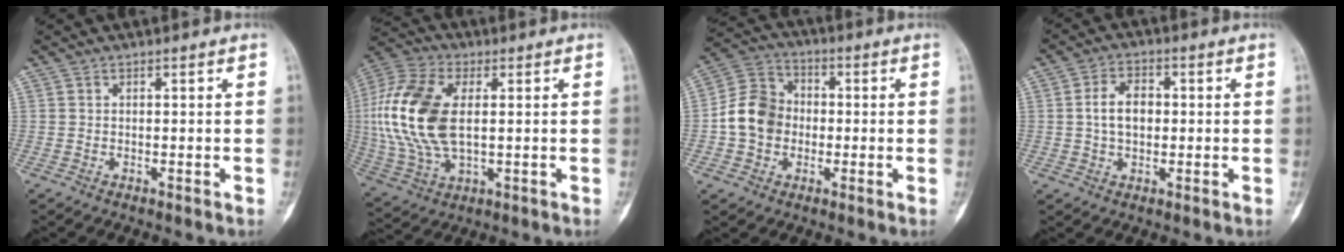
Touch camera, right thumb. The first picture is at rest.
{"total": 18.8, "force": [1.5, 10.4, 15.6], "torque": [-0.347, 0.002, 0.030]}
{"total": 10.0, "force": [-1.1, 8.4, 5.3], "torque": [-0.081, 0.029, -0.033]}
{"total": 6.1, "force": [0.1, 4.0, 4.6], "torque": [-0.074, 0.013, -0.001]}